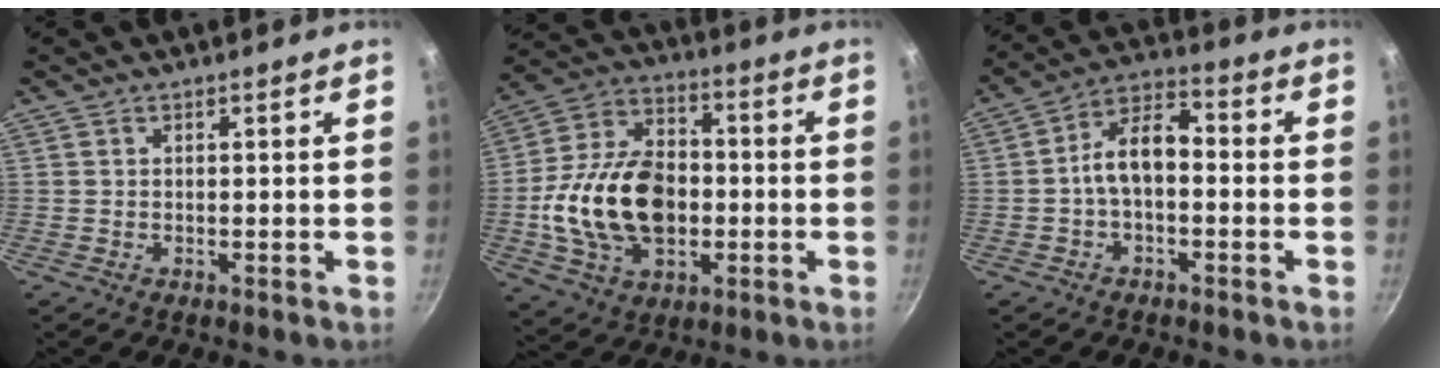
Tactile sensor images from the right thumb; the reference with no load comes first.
{"total": 20.6, "force": [-2.4, 14.0, 15.0], "torque": [-0.247, 0.032, -0.043]}
{"total": 8.8, "force": [-1.2, 5.0, 7.1], "torque": [-0.109, 0.043, -0.034]}